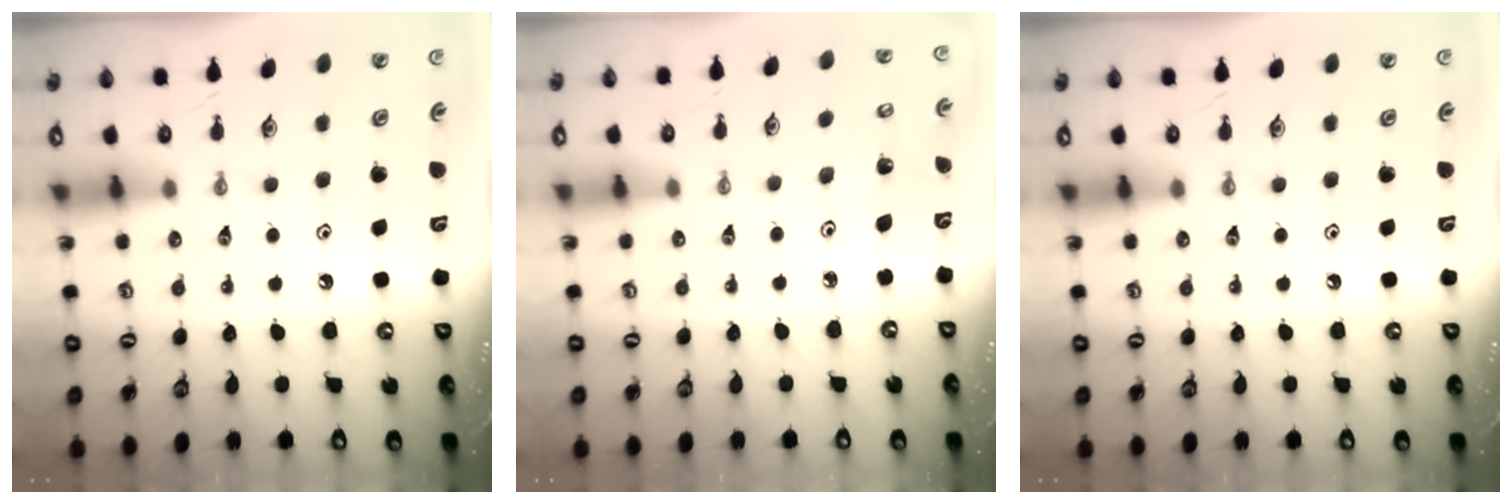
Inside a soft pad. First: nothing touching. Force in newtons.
{"total": 2.0, "press": 2.0, "slide": 0.2}
{"total": 0.0}